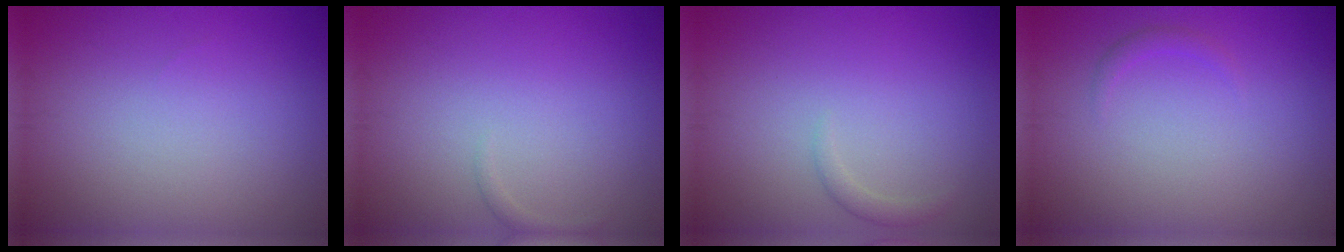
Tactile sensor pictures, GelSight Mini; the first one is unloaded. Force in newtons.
{"total": 0.6, "press": 0.6, "slide": 0.1}
{"total": 1.0, "press": 0.9, "slide": 0.1}
{"total": 0.8, "press": 0.8, "slide": 0.1}